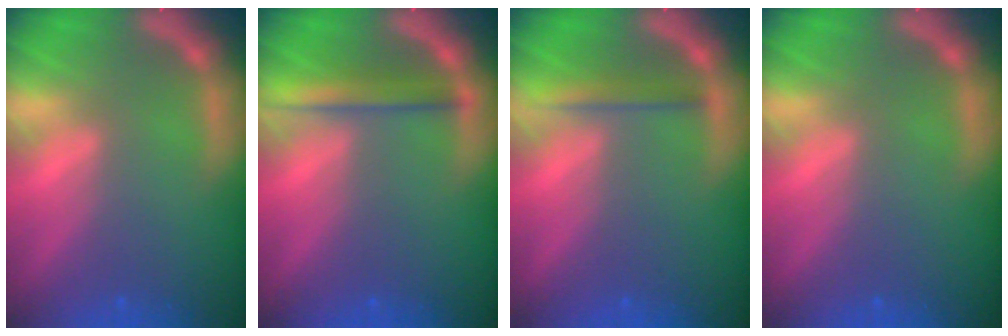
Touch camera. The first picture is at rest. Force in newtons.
{"total": 2.9}
{"total": 2.0}
{"total": 0.0}